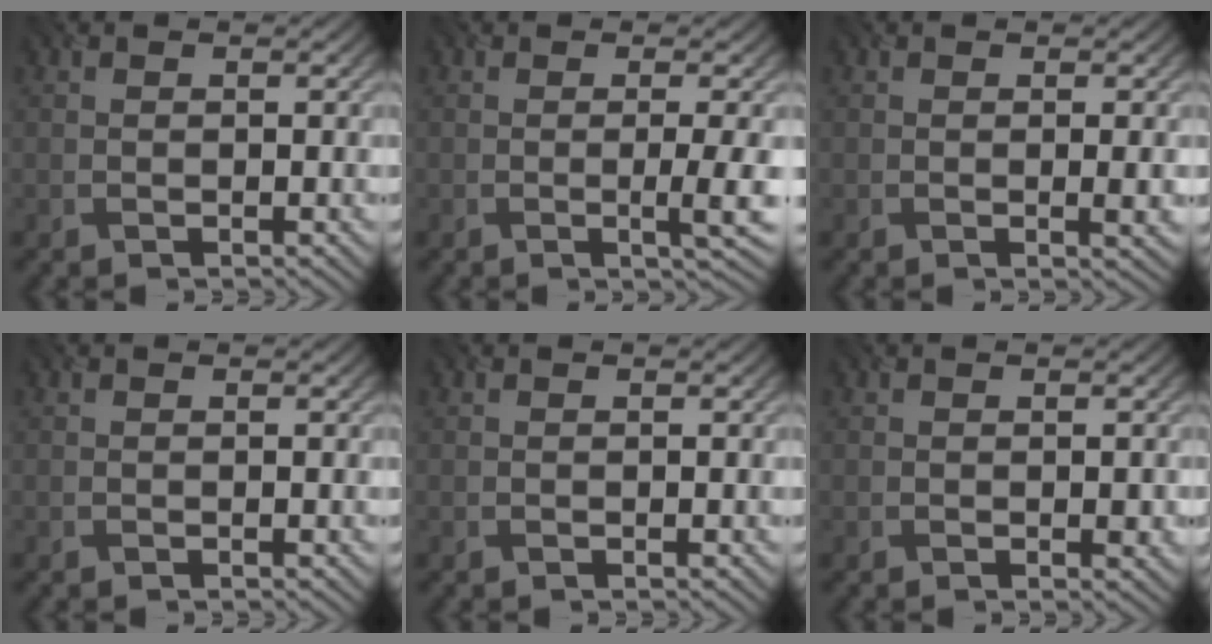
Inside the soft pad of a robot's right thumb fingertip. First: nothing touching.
{"total": 3.1, "force": [-0.2, 0.3, 3.1], "torque": [-0.057, 0.001, -0.005]}
{"total": 1.3, "force": [0.0, 0.1, 1.3], "torque": [-0.023, -0.003, -0.001]}
{"total": 0.0}
{"total": 0.0}
{"total": 1.0, "force": [-0.1, 0.6, 0.8], "torque": [-0.010, -0.005, 0.001]}